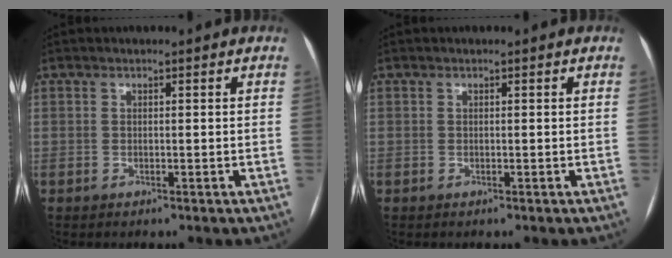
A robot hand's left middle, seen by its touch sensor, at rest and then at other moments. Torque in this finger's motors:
{"motor_torque": [-0.02, 0.03, 0.00, 0.00]}